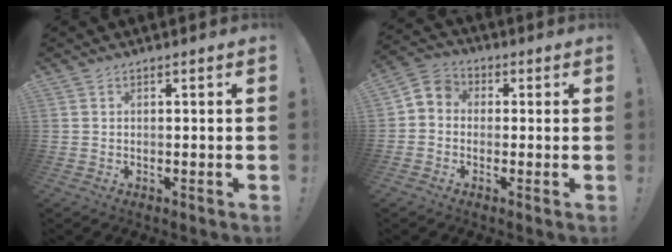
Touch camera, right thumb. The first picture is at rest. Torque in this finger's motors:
{"motor_torque": [1.07, 1.05, 0.50, -0.29, -0.04]}